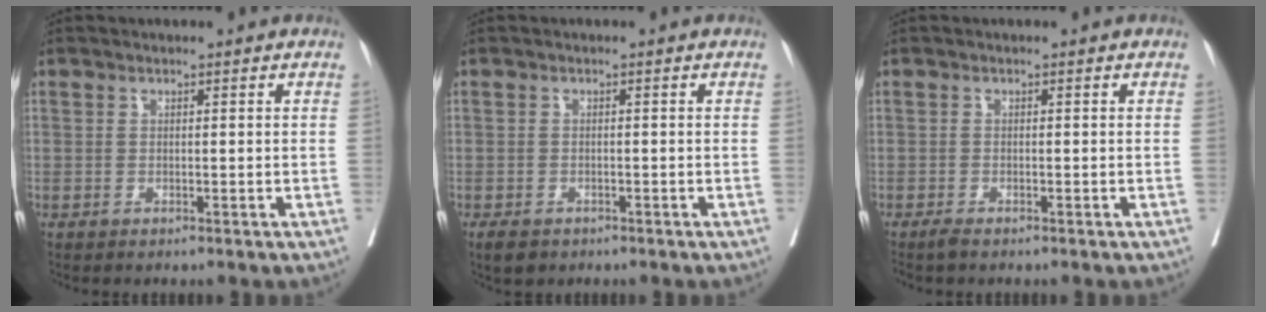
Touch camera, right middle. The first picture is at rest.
{"total": 3.0, "force": [-2.2, 1.7, 1.2], "torque": [-0.016, -0.002, -0.029]}
{"total": 0.9, "force": [-0.8, 0.0, 0.5], "torque": [-0.016, -0.003, -0.014]}